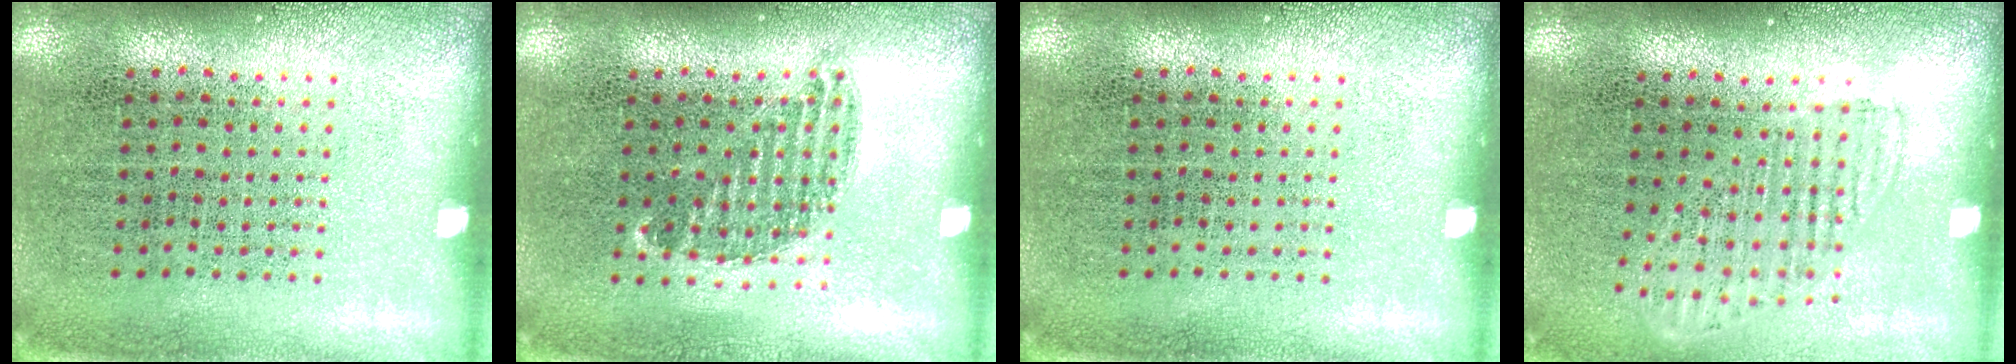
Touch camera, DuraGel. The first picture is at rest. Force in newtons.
{"total": 0.8, "press": 0.6, "slide": 0.4}
{"total": 0.0}
{"total": 1.4, "press": 1.2, "slide": 0.7}